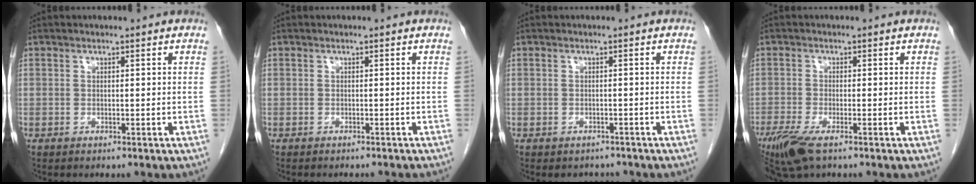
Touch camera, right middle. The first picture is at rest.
{"total": 3.8, "force": [-3.5, 0.4, 1.2], "torque": [-0.016, -0.010, -0.040]}
{"total": 1.9, "force": [-1.7, 0.9, 0.0], "torque": [-0.003, 0.001, -0.024]}
{"total": 6.7, "force": [-4.4, 1.6, 4.8], "torque": [-0.093, -0.019, -0.081]}